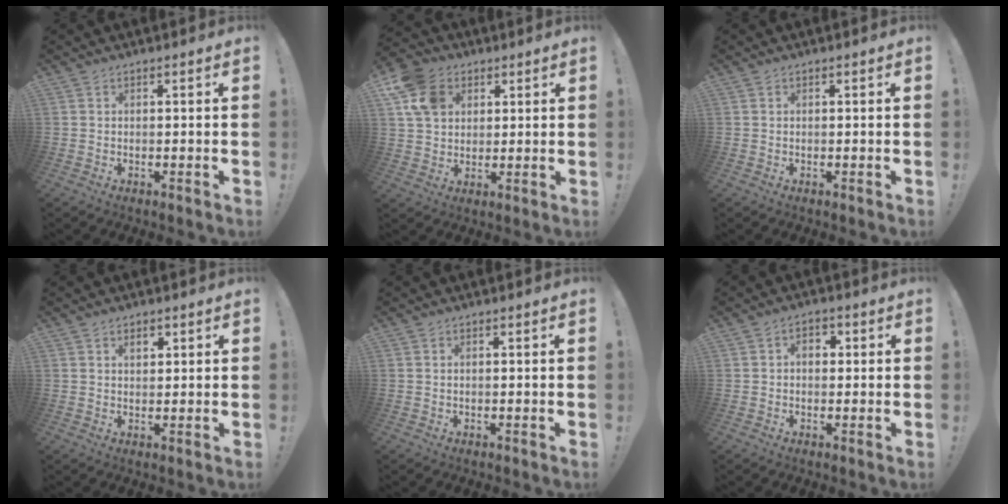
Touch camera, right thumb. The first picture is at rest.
{"total": 11.8, "force": [5.0, 8.9, 5.9], "torque": [-0.096, -0.016, 0.099]}
{"total": 0.0}
{"total": 2.6, "force": [1.6, 1.2, 1.7], "torque": [-0.013, -0.006, 0.023]}
{"total": 0.0}
{"total": 3.1, "force": [0.5, 2.1, 2.3], "torque": [-0.028, 0.001, 0.005]}